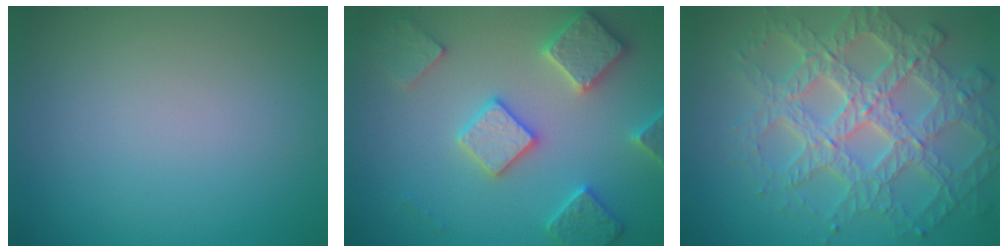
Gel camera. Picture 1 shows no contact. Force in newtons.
{"total": 5.6, "press": 5.5, "slide": 1.1}
{"total": 7.2, "press": 6.1, "slide": 3.8}